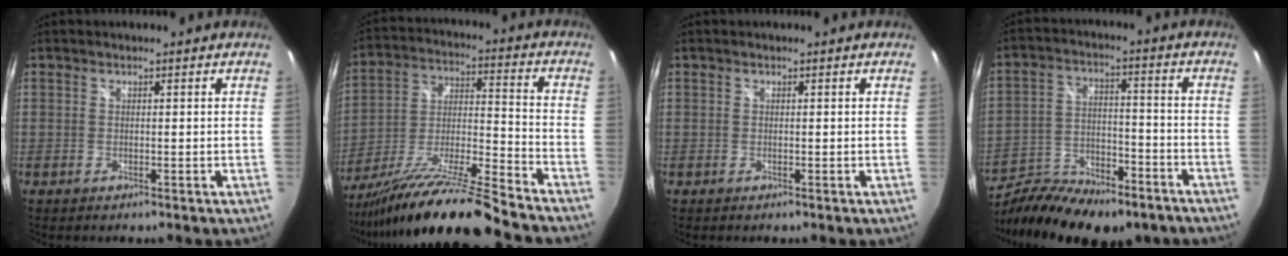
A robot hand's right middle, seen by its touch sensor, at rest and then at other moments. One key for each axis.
{"total": 18.8, "fx": -15.7, "fy": -1.1, "fz": 10.3, "tx": -0.182, "ty": -0.030, "tz": -0.278}
{"total": 0.0}
{"total": 22.0, "fx": -16.7, "fy": 8.5, "fz": 11.4, "tx": -0.223, "ty": -0.025, "tz": -0.258}